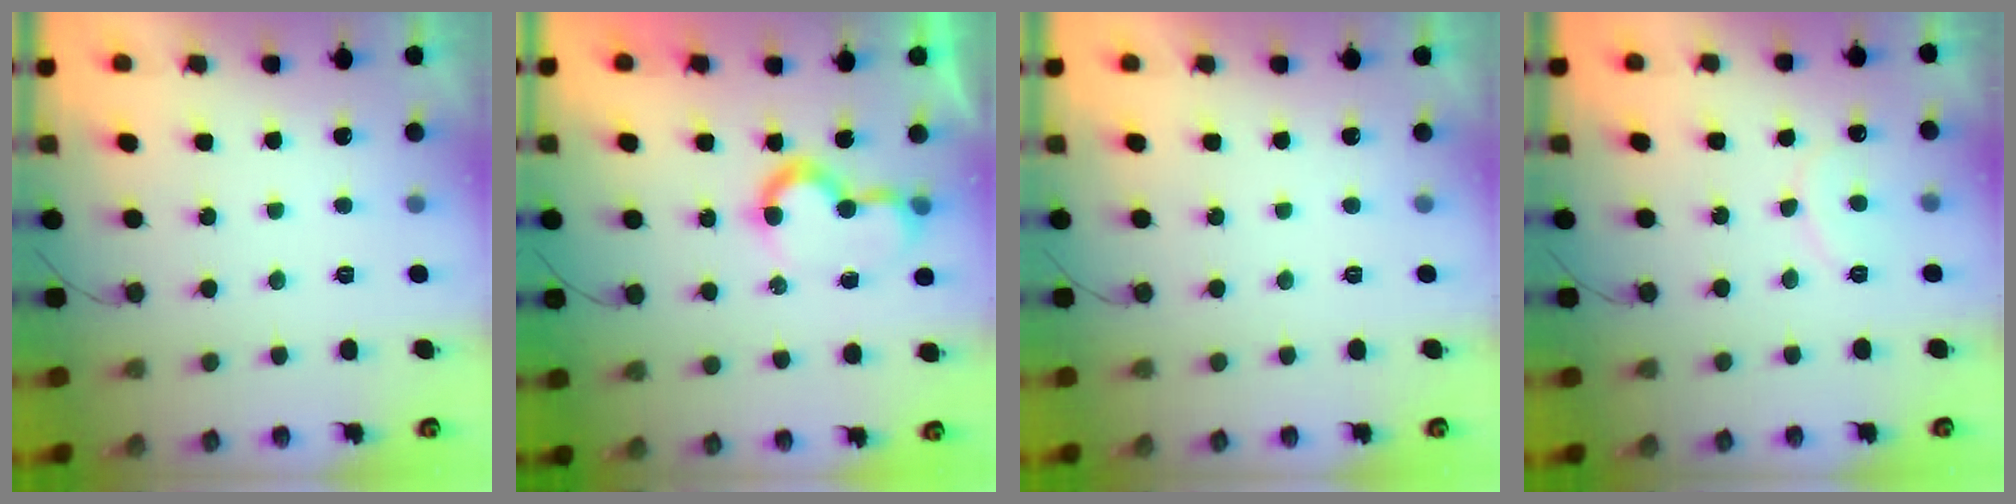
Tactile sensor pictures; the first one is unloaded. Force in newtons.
{"total": 8.3, "press": 8.2, "slide": 1.0}
{"total": 1.7, "press": 1.7, "slide": 0.1}
{"total": 8.5, "press": 8.4, "slide": 0.6}